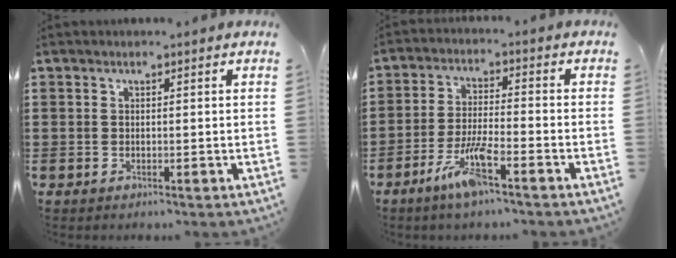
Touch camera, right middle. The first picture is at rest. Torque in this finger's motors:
{"motor_torque": [1.80, -0.34, 0.61, 0.16]}